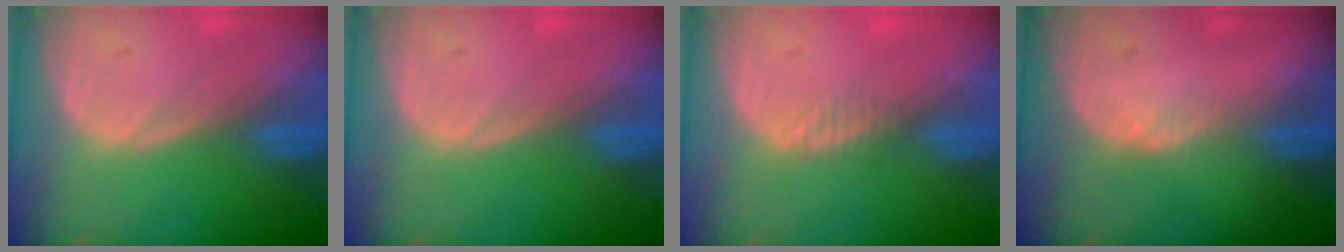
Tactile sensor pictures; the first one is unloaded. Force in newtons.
{"total": 0.0}
{"total": 1.3, "press": 1.1, "slide": 0.7}
{"total": 1.2, "press": 0.9, "slide": 0.8}